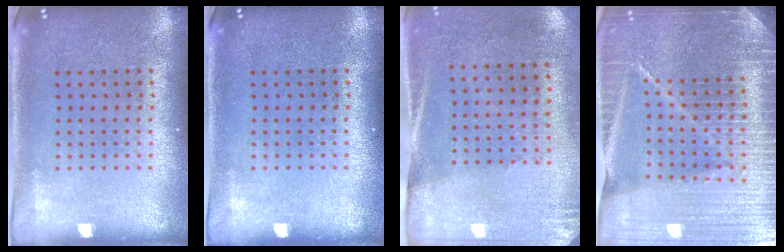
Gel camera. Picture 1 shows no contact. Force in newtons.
{"total": 0.0}
{"total": 2.7, "press": 2.3, "slide": 1.4}
{"total": 5.8, "press": 5.1, "slide": 2.9}